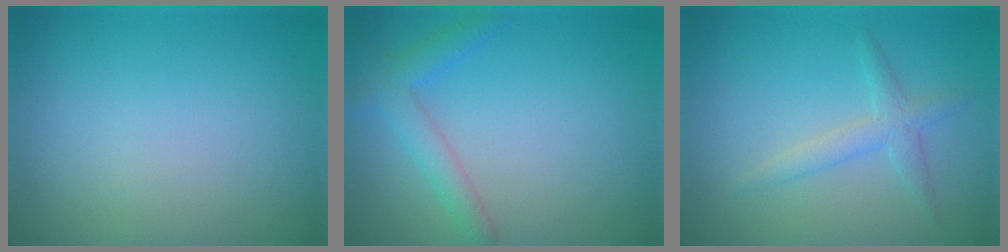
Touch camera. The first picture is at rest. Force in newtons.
{"total": 2.7, "press": 2.7, "slide": 0.2}
{"total": 2.0, "press": 2.0, "slide": 0.0}